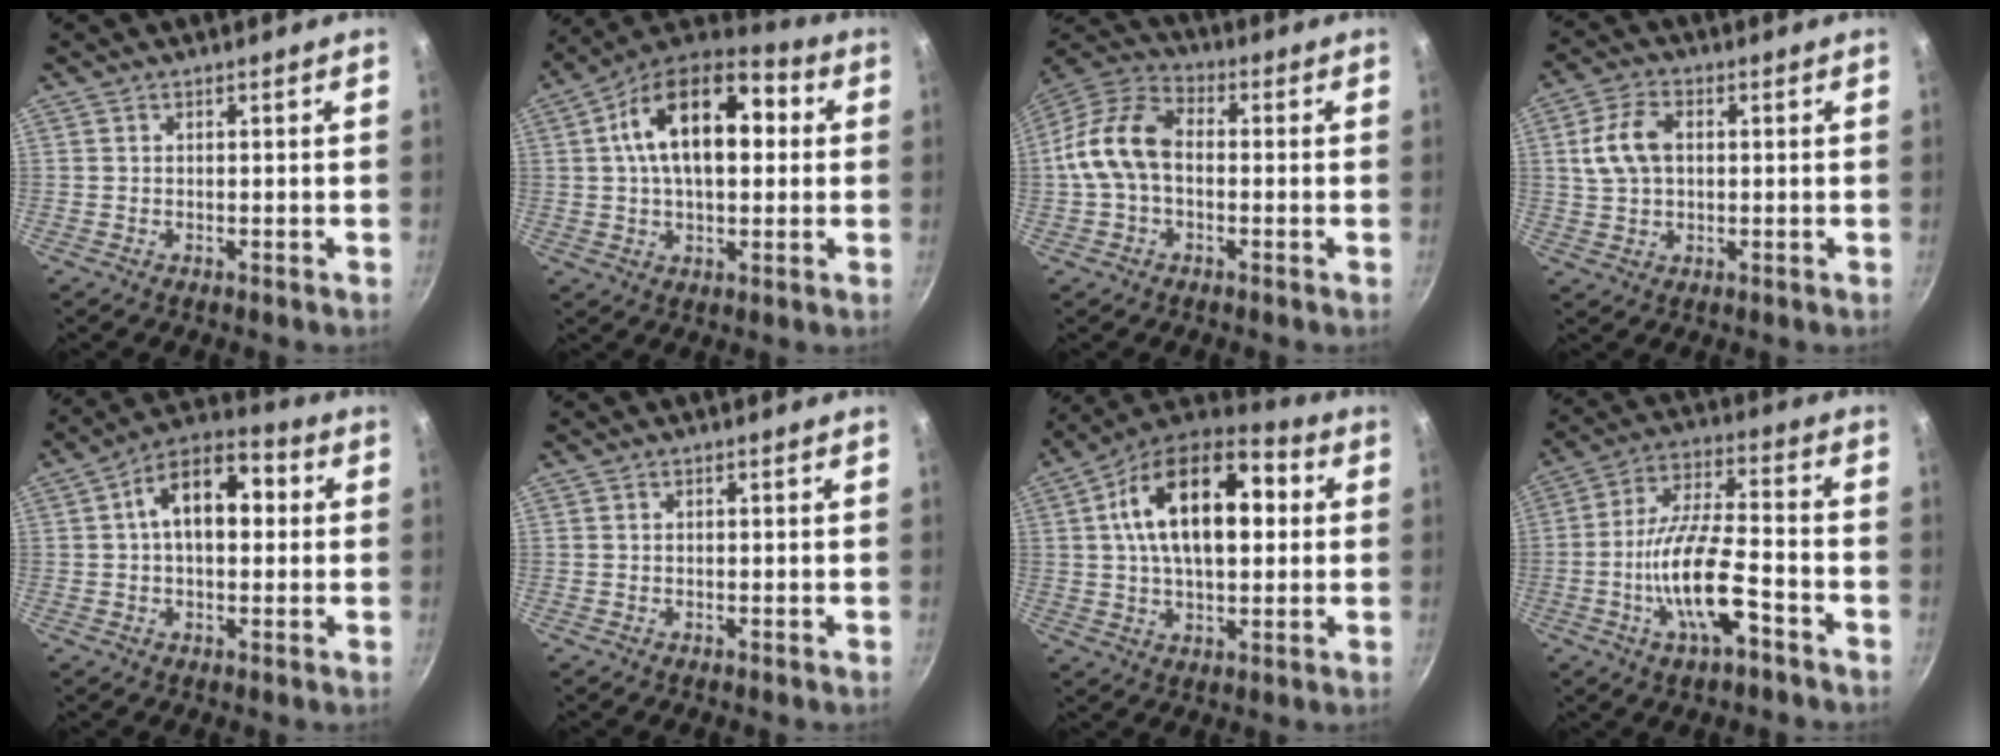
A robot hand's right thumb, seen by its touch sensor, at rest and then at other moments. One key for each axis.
{"total": 19.1, "fx": 3.5, "fy": 10.6, "fz": 15.5, "tx": -0.234, "ty": 0.029, "tz": 0.044}
{"total": 12.8, "fx": -0.5, "fy": 8.3, "fz": 9.7, "tx": -0.193, "ty": 0.036, "tz": -0.019}
{"total": 7.8, "fx": 1.2, "fy": 5.1, "fz": 5.8, "tx": -0.114, "ty": 0.014, "tz": 0.025}
{"total": 12.9, "fx": 1.9, "fy": 7.5, "fz": 10.4, "tx": -0.150, "ty": 0.034, "tz": 0.019}
{"total": 0.0}
{"total": 20.8, "fx": 3.8, "fy": 11.3, "fz": 17.1, "tx": -0.262, "ty": 0.023, "tz": 0.049}
{"total": 14.6, "fx": -5.3, "fy": 5.1, "fz": 12.7, "tx": -0.243, "ty": 0.038, "tz": -0.095}